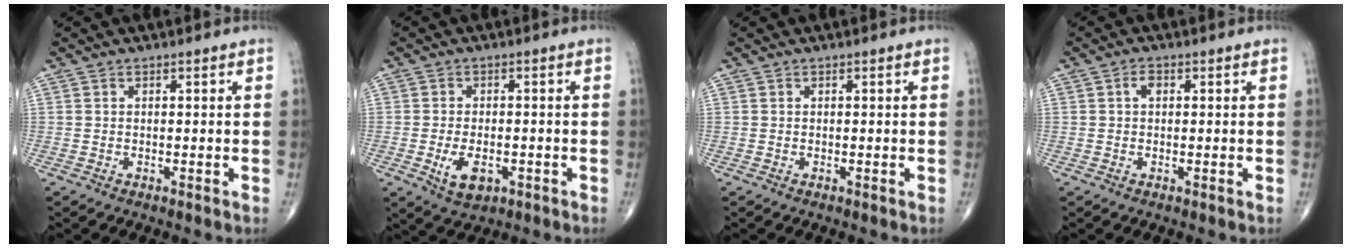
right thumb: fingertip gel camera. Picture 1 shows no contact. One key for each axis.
{"total": 5.7, "fx": -1.9, "fy": 3.2, "fz": 4.3, "tx": -0.072, "ty": -0.002, "tz": -0.023}
{"total": 0.0}
{"total": 1.7, "fx": 0.3, "fy": 1.0, "fz": 1.3, "tx": -0.022, "ty": 0.005, "tz": 0.004}